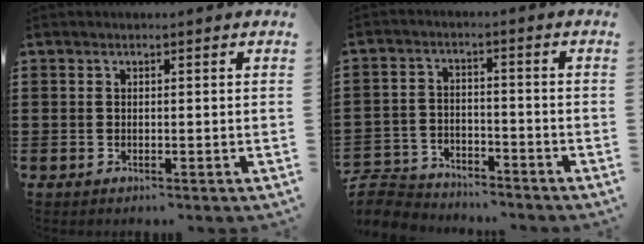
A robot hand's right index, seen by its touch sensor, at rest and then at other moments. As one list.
[{"total": 5.7, "force": [-5.6, 1.1, 0.3], "torque": [-0.024, 0.006, -0.118]}]